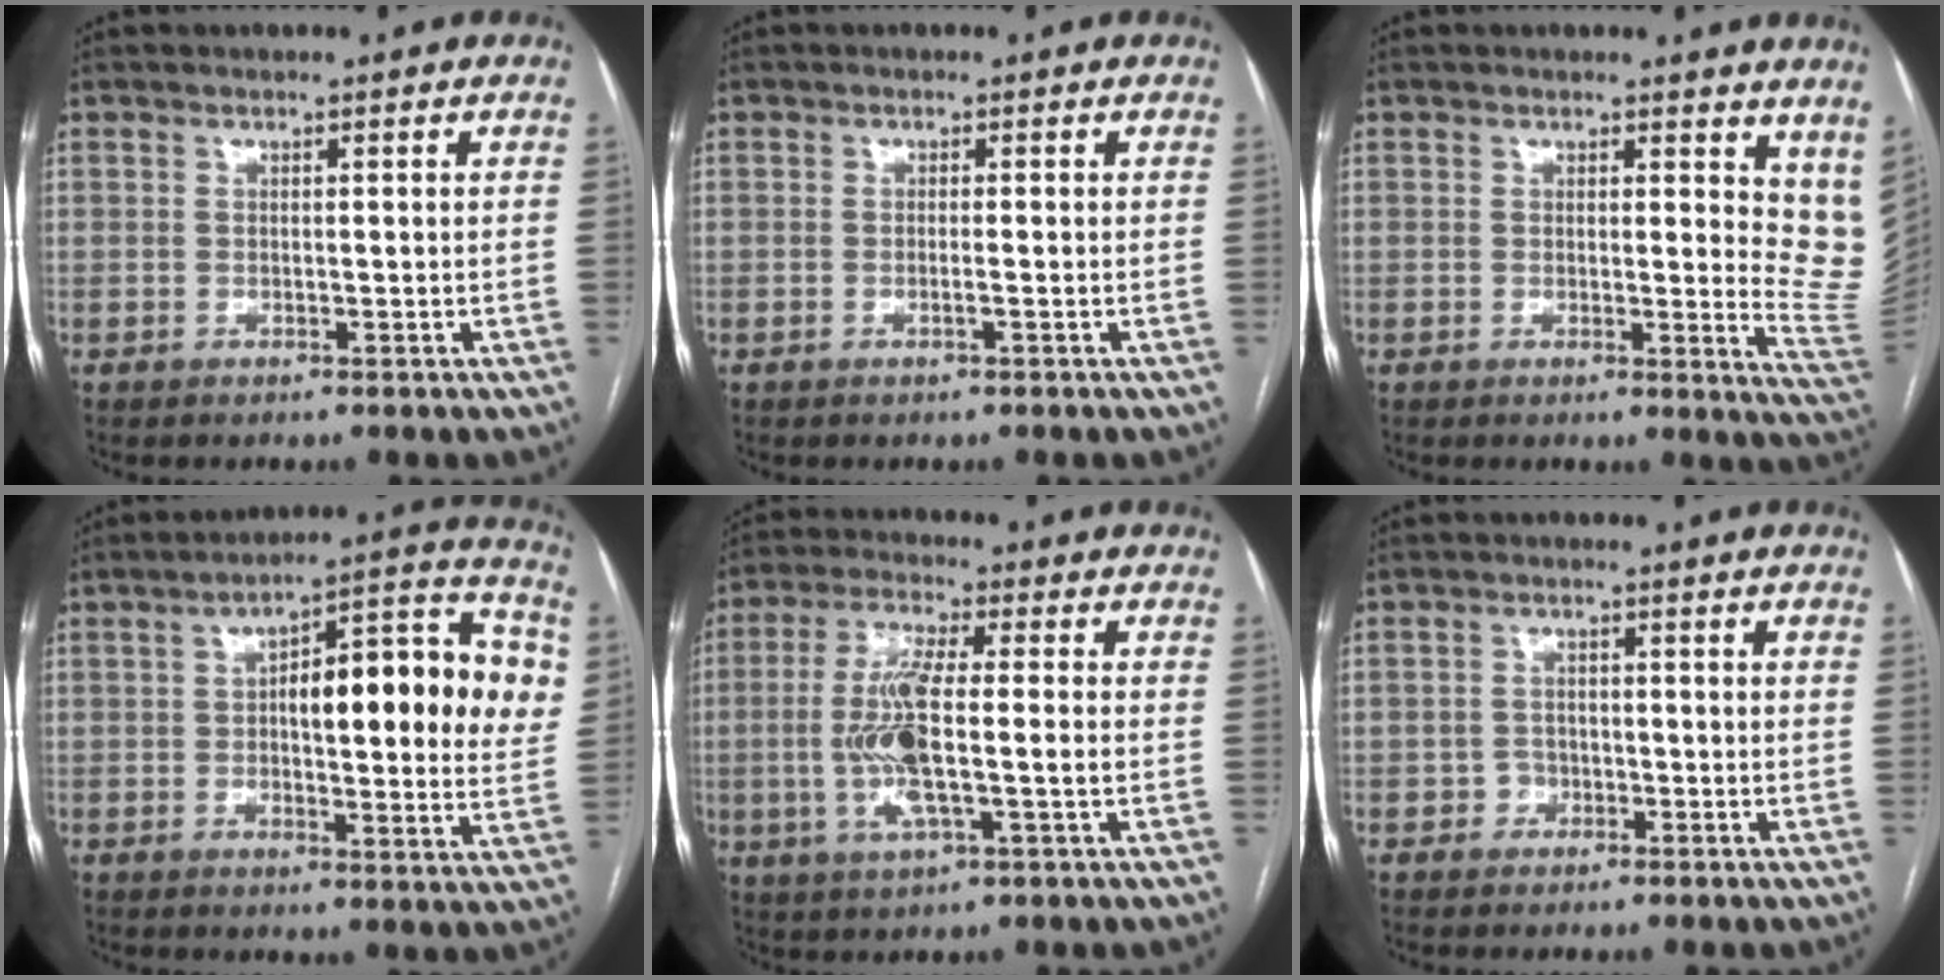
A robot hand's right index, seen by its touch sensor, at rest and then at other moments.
{"total": 0.9, "force": [-0.3, -0.1, 0.8], "torque": [-0.017, 0.000, -0.005]}
{"total": 9.7, "force": [7.1, 3.8, 5.3], "torque": [-0.046, -0.035, 0.059]}
{"total": 18.5, "force": [2.8, 5.2, 17.5], "torque": [-0.231, 0.036, 0.036]}
{"total": 10.7, "force": [-1.4, 1.6, 10.5], "torque": [-0.220, 0.000, -0.028]}
{"total": 2.3, "force": [-1.1, 2.0, 0.3], "torque": [0.003, 0.010, -0.021]}